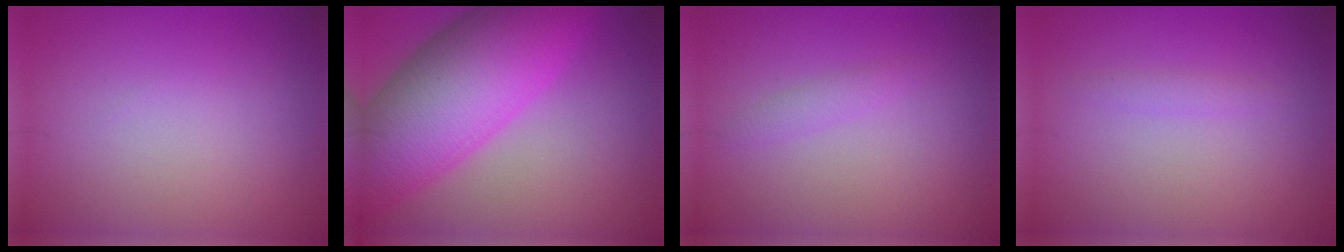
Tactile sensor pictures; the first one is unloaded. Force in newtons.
{"total": 12.8, "press": 12.8, "slide": 0.5}
{"total": 1.1, "press": 1.1, "slide": 0.0}
{"total": 0.8, "press": 0.8, "slide": 0.1}